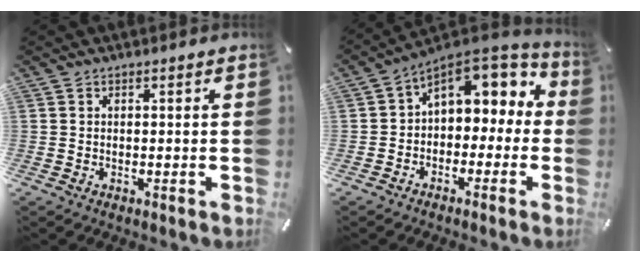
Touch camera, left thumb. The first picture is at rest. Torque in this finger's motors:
{"motor_torque": [1.40, 1.49, 0.32, 0.00, 0.16]}